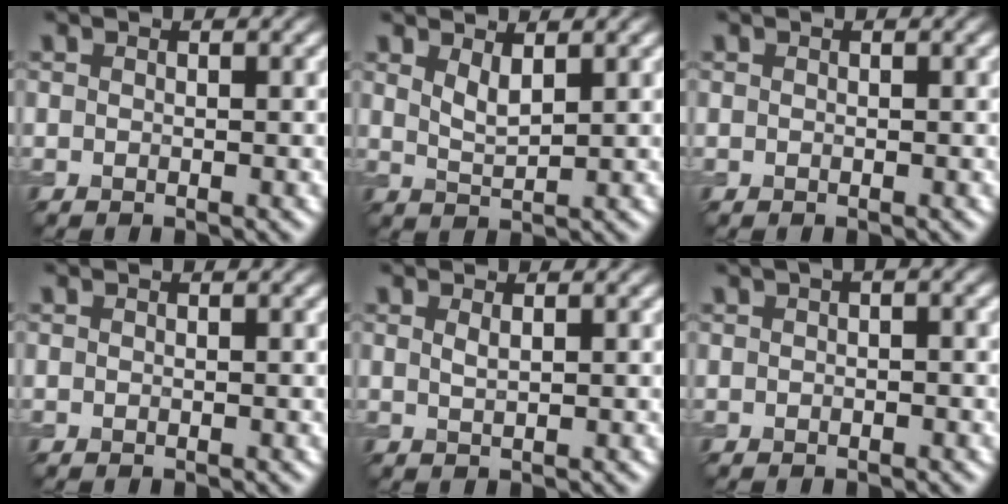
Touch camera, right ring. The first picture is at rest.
{"total": 2.0, "force": [1.3, 0.5, 1.4], "torque": [-0.029, -0.007, 0.029]}
{"total": 0.0}
{"total": 0.0}
{"total": 0.9, "force": [0.5, 0.2, 0.7], "torque": [-0.011, 0.000, 0.008]}
{"total": 1.4, "force": [0.5, 0.4, 1.2], "torque": [-0.021, 0.002, 0.002]}